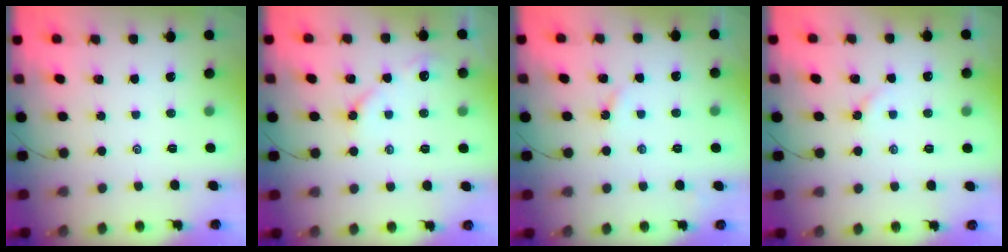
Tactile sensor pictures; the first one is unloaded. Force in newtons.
{"total": 6.0, "press": 6.0, "slide": 0.7}
{"total": 2.0, "press": 2.0, "slide": 0.3}
{"total": 2.3, "press": 2.3, "slide": 0.5}